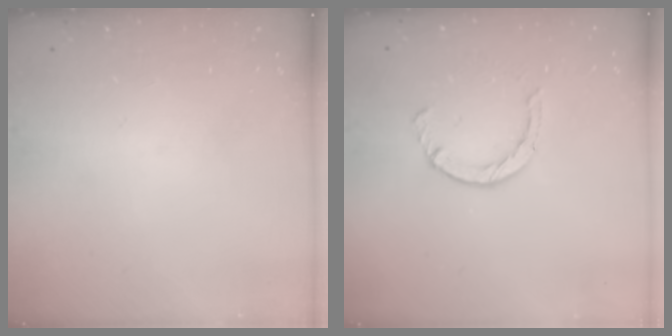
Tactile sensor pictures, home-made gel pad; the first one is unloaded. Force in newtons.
{"total": 4.1, "press": 4.0, "slide": 0.4}